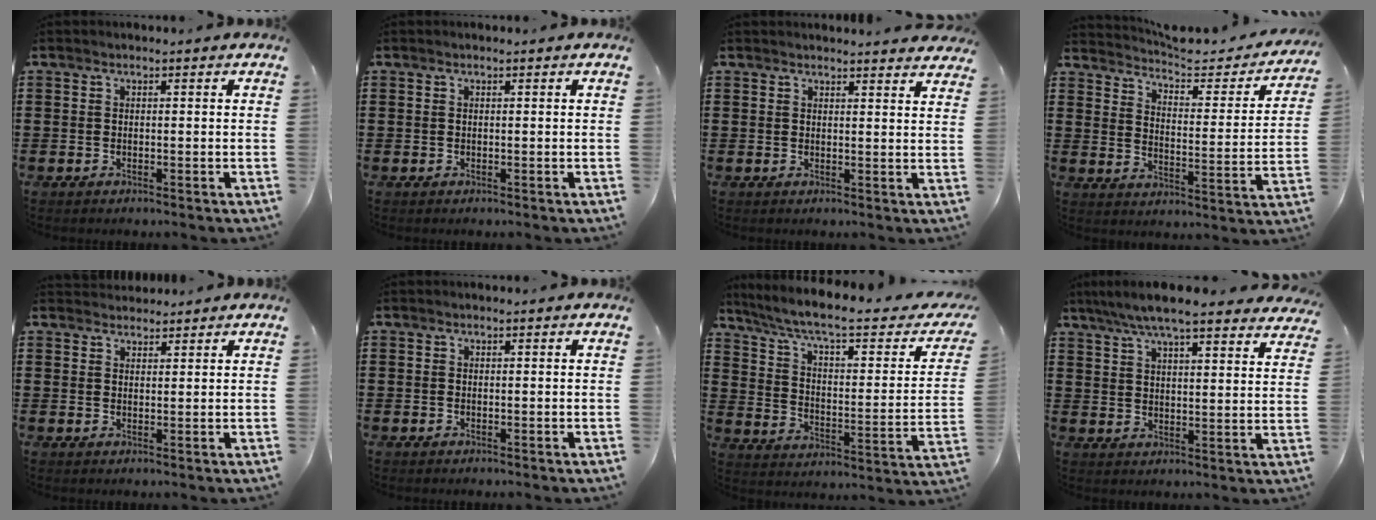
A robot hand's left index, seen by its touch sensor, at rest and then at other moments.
{"total": 0.0}
{"total": 2.4, "force": [2.4, -0.2, 0.3], "torque": [-0.004, -0.011, 0.043]}
{"total": 4.5, "force": [4.2, 0.6, 1.2], "torque": [-0.041, -0.032, 0.065]}
{"total": 1.9, "force": [1.8, 0.5, -0.2], "torque": [-0.001, 0.001, 0.036]}
{"total": 0.0}
{"total": 8.1, "force": [6.1, 0.9, 5.3], "torque": [-0.126, -0.039, 0.096]}
{"total": 7.0, "force": [6.2, 0.3, 3.1], "torque": [-0.083, -0.024, 0.111]}